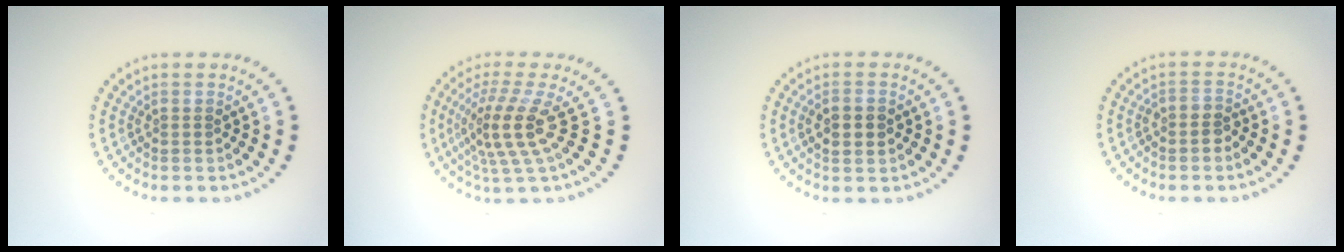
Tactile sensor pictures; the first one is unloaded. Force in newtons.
{"total": 4.2, "press": 3.0, "slide": 3.0}
{"total": 2.3, "press": 2.3, "slide": 0.2}
{"total": 1.1, "press": 0.9, "slide": 0.7}